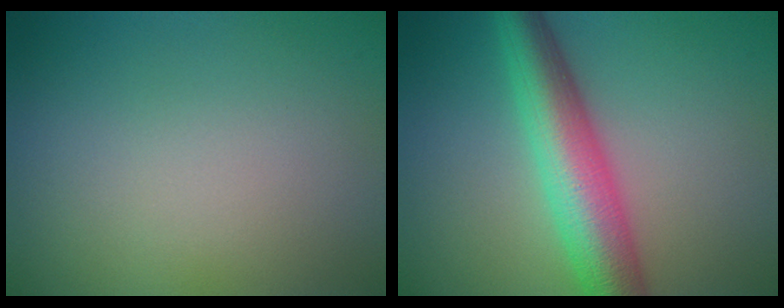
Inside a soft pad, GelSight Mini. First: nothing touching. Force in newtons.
{"total": 7.0, "press": 7.0, "slide": 0.1}